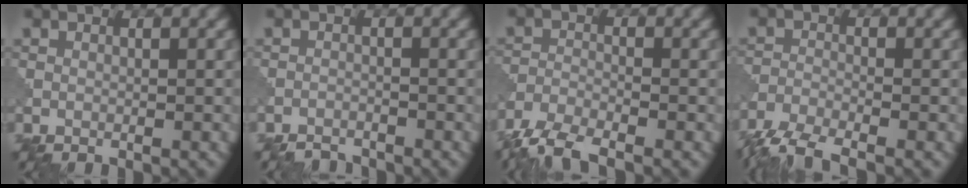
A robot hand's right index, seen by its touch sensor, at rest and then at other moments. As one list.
[{"total": 2.0, "force": [-2.0, 0.4, 0.2], "torque": [0.000, -0.001, -0.039]}, {"total": 5.1, "force": [-4.3, 1.1, 2.5], "torque": [-0.048, -0.011, -0.093]}, {"total": 5.2, "force": [-4.4, 1.0, 2.7], "torque": [-0.056, -0.013, -0.096]}]